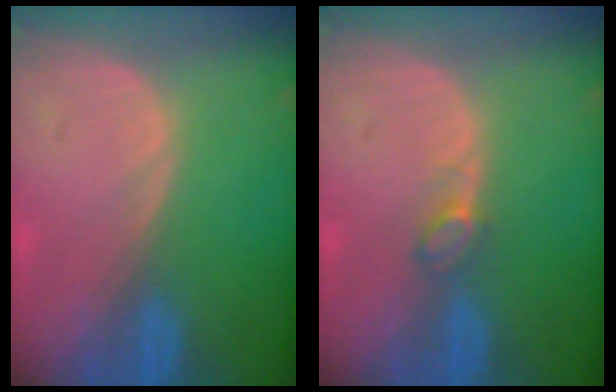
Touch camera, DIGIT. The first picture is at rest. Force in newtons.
{"total": 2.0, "press": 1.9, "slide": 0.2}